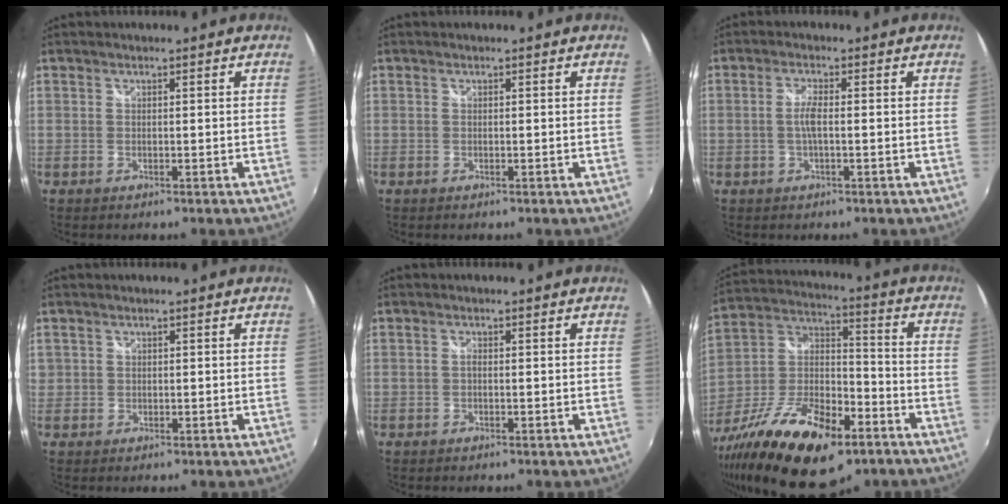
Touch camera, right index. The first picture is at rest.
{"total": 0.0}
{"total": 2.8, "force": [-0.4, 0.3, 2.7], "torque": [-0.055, 0.002, -0.008]}
{"total": 1.2, "force": [0.1, 1.2, 0.0], "torque": [0.002, -0.001, 0.000]}
{"total": 0.5, "force": [-0.2, 0.3, 0.4], "torque": [-0.008, 0.003, -0.005]}
{"total": 26.4, "force": [-14.8, 11.4, 18.7], "torque": [-0.364, -0.028, -0.246]}